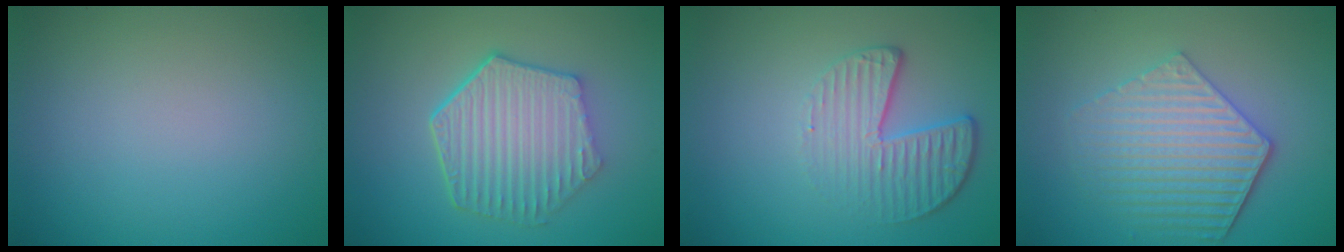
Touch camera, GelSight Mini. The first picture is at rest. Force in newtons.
{"total": 6.5, "press": 4.9, "slide": 4.3}
{"total": 4.4, "press": 3.1, "slide": 3.1}
{"total": 5.5, "press": 4.4, "slide": 3.2}